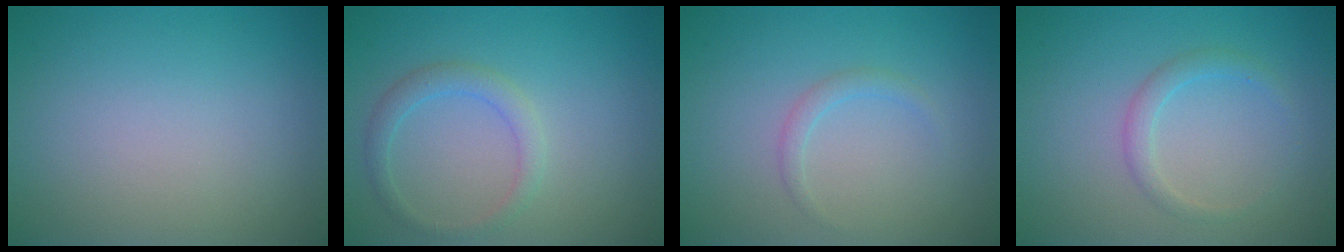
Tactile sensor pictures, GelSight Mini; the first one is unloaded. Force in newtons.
{"total": 2.0, "press": 2.0, "slide": 0.1}
{"total": 1.1, "press": 1.1, "slide": 0.1}
{"total": 1.6, "press": 1.6, "slide": 0.1}